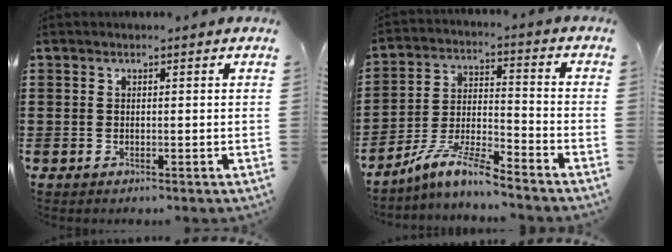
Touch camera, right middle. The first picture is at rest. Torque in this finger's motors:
{"motor_torque": [2.14, 0.00, 0.23, 0.12]}